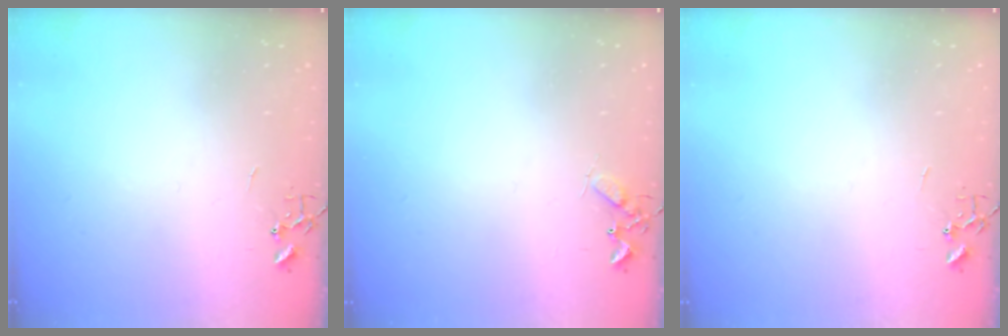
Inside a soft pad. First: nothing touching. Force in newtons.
{"total": 4.6, "press": 4.6, "slide": 0.6}
{"total": 0.0}